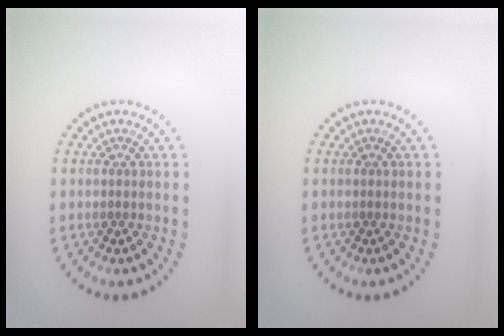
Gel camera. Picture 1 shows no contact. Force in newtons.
{"total": 0.0}